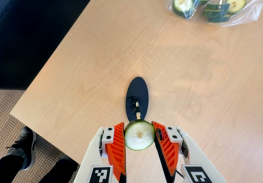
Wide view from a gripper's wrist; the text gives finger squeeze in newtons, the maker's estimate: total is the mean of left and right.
{"total": 10.3, "left": 10.4, "right": 10.1}